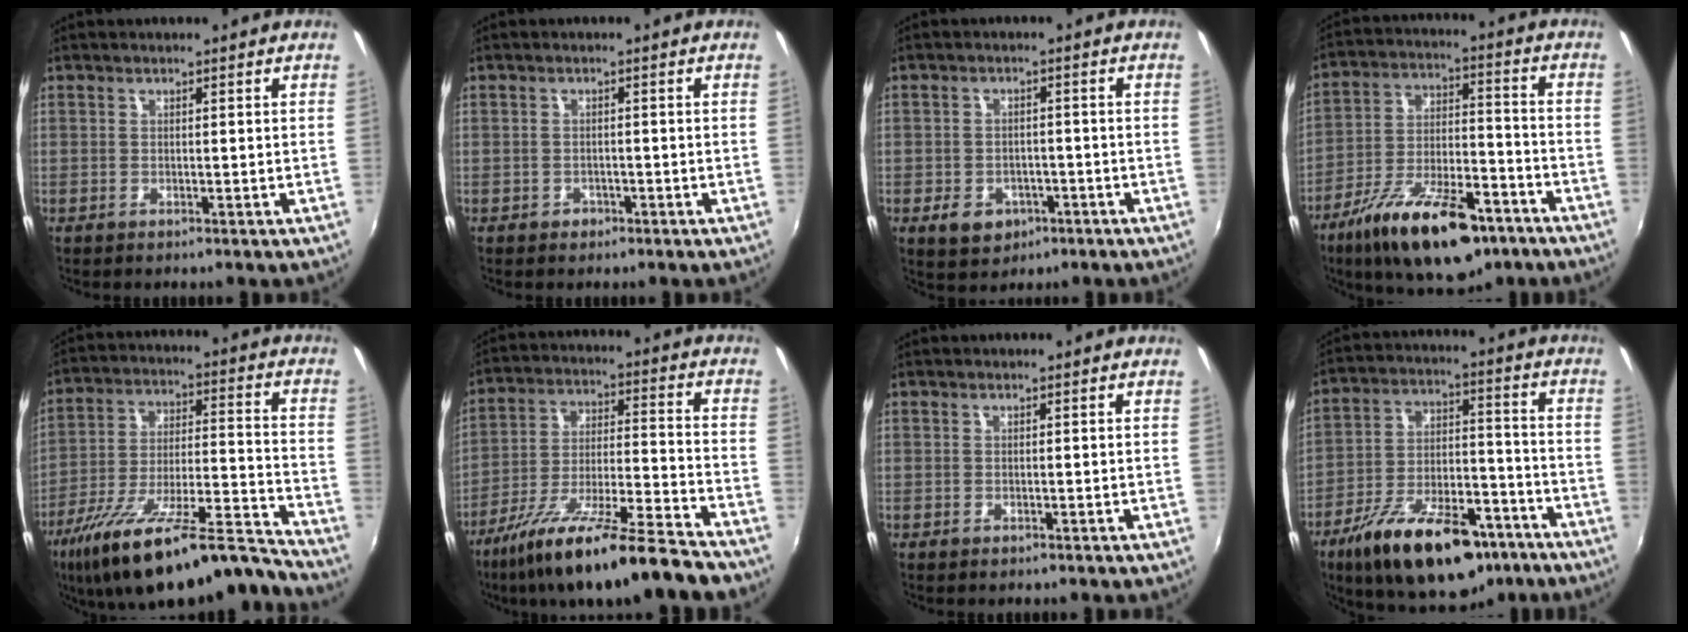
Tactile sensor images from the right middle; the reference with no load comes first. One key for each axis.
{"total": 1.6, "fx": -0.9, "fy": 1.3, "fz": 0.2, "tx": -0.006, "ty": -0.001, "tz": -0.012}
{"total": 6.2, "fx": -3.0, "fy": 4.7, "fz": 2.7, "tx": -0.071, "ty": -0.002, "tz": -0.037}
{"total": 19.9, "fx": -12.7, "fy": 7.7, "fz": 13.3, "tx": -0.237, "ty": -0.021, "tz": -0.201}
{"total": 23.5, "fx": -19.4, "fy": 3.6, "fz": 12.8, "tx": -0.224, "ty": -0.037, "tz": -0.308}
{"total": 21.7, "fx": -16.9, "fy": 2.5, "fz": 13.4, "tx": -0.240, "ty": -0.044, "tz": -0.271}
{"total": 0.0}
{"total": 22.3, "fx": -14.2, "fy": 9.7, "fz": 14.2, "tx": -0.247, "ty": -0.012, "tz": -0.215}